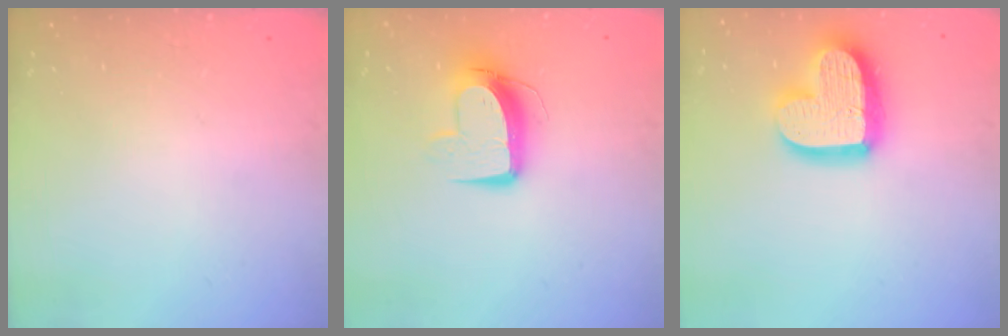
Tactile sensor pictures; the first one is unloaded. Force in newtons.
{"total": 10.3, "press": 10.3, "slide": 0.8}
{"total": 17.7, "press": 17.6, "slide": 1.3}